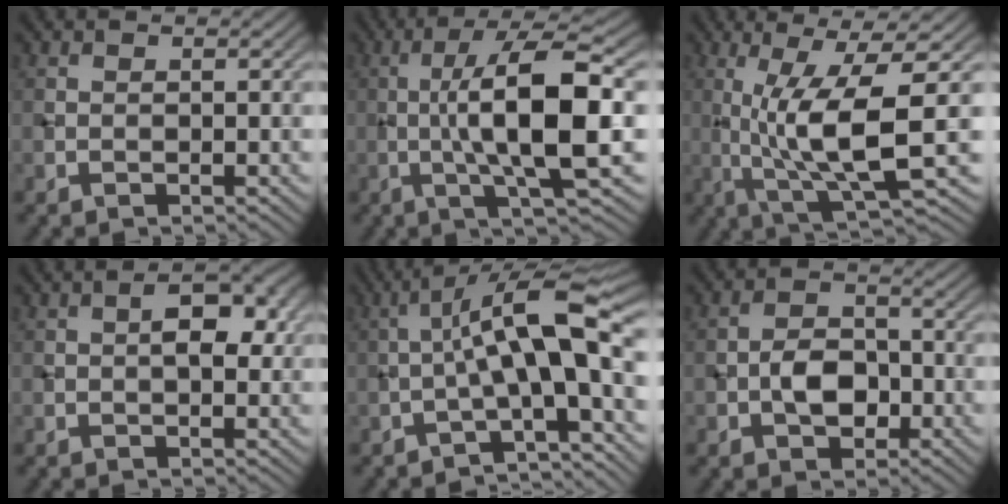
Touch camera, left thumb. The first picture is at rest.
{"total": 11.6, "force": [-0.7, 2.3, 11.4], "torque": [-0.183, 0.015, -0.015]}
{"total": 10.2, "force": [-0.4, 1.8, 10.0], "torque": [-0.187, 0.010, -0.001]}
{"total": 4.0, "force": [0.4, 1.9, 3.4], "torque": [-0.050, 0.005, -0.001]}
{"total": 11.0, "force": [-1.0, 2.5, 10.7], "torque": [-0.166, 0.033, -0.028]}
{"total": 4.7, "force": [-1.5, 3.1, 3.1], "torque": [-0.056, 0.005, -0.032]}